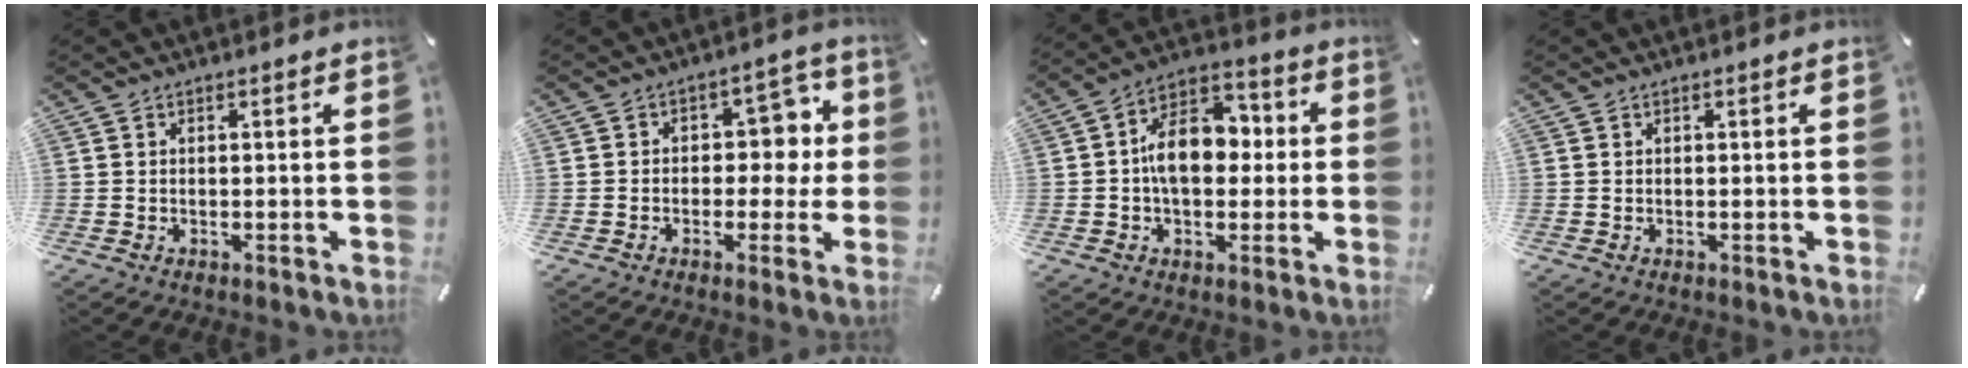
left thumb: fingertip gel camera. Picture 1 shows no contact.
{"total": 8.3, "force": [0.6, 6.3, 5.3], "torque": [-0.061, 0.002, 0.004]}
{"total": 12.4, "force": [-0.1, 8.2, 9.4], "torque": [-0.162, 0.010, -0.001]}
{"total": 0.0}